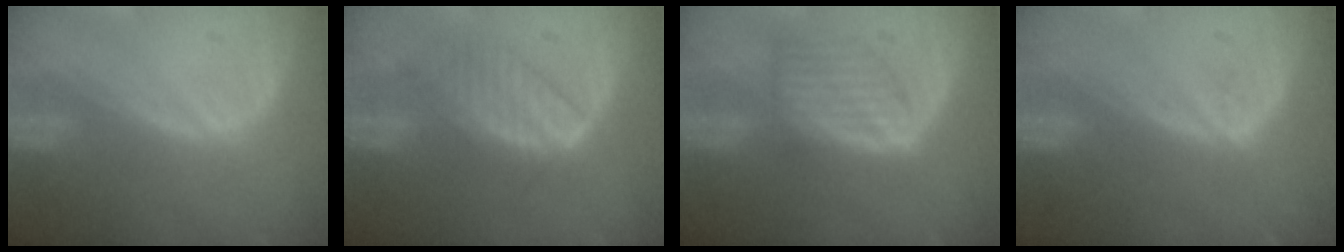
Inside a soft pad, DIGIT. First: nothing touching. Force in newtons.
{"total": 6.4, "press": 6.3, "slide": 1.4}
{"total": 6.2, "press": 5.9, "slide": 1.9}
{"total": 1.2, "press": 0.8, "slide": 0.8}